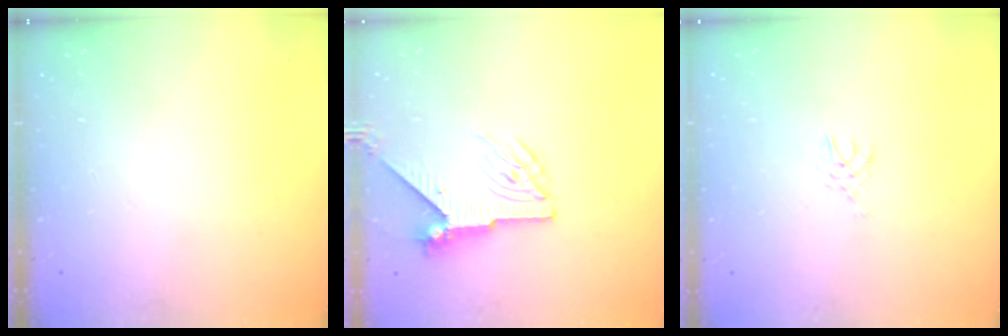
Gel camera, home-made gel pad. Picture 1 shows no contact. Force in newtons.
{"total": 6.4, "press": 6.4, "slide": 0.7}
{"total": 3.3, "press": 3.3, "slide": 0.4}